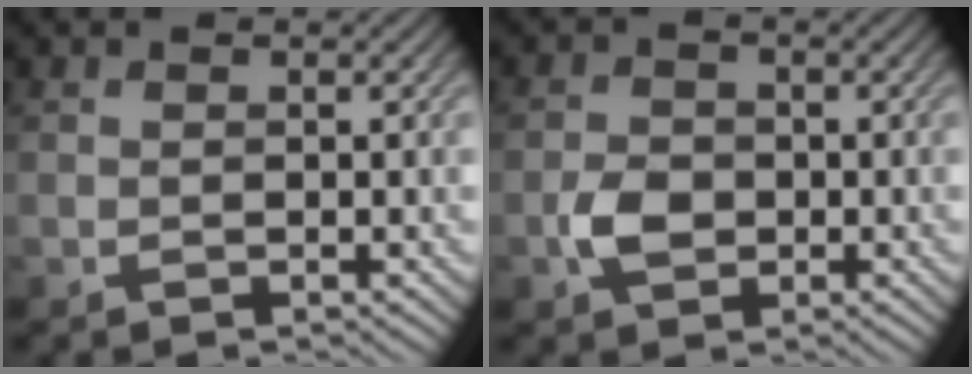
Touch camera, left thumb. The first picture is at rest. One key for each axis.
{"total": 3.2, "fx": -1.0, "fy": 2.4, "fz": 1.9, "tx": -0.038, "ty": -0.002, "tz": -0.023}